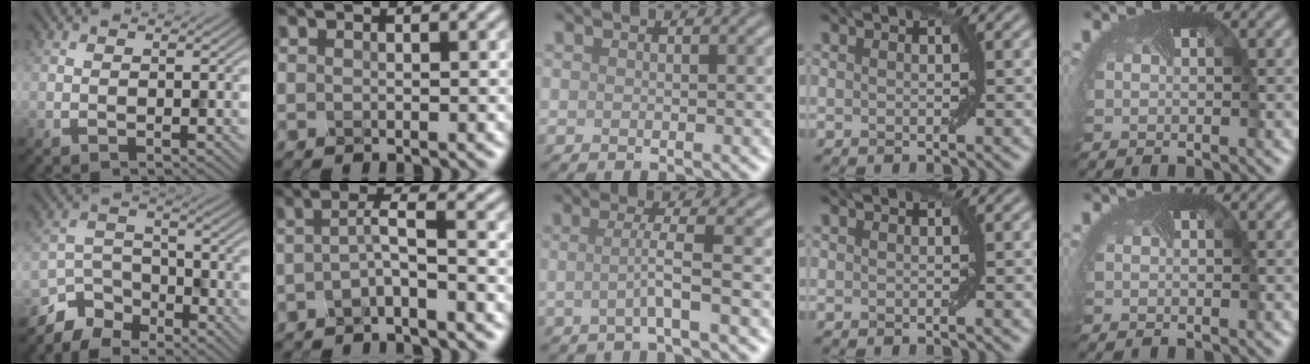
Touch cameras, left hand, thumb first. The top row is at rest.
{"thumb": {"total": 6.5, "force": [-5.4, 3.1, 1.8], "torque": [-0.040, -0.003, -0.118]}, "index": {"total": 2.4, "force": [-1.4, 0.2, 1.9], "torque": [-0.040, 0.003, -0.033]}, "middle": {"total": 2.9, "force": [-0.5, 0.4, 2.9], "torque": [-0.051, -0.005, -0.020]}}